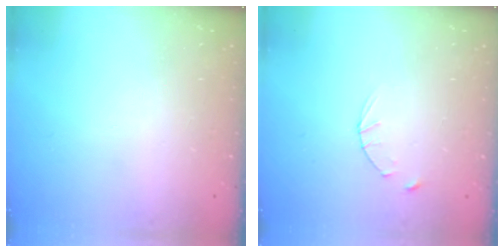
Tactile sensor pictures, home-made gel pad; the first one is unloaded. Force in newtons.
{"total": 2.8, "press": 2.8, "slide": 0.4}